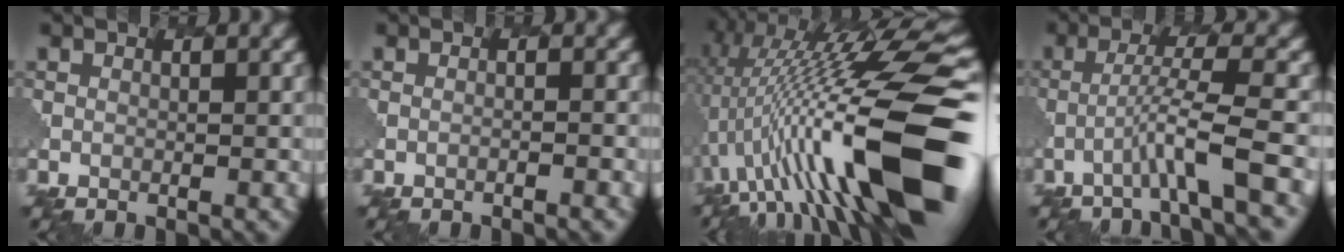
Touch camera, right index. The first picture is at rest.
{"total": 0.9, "force": [-0.6, 0.3, 0.7], "torque": [-0.003, 0.007, -0.019]}
{"total": 17.2, "force": [-1.5, 4.4, 16.5], "torque": [-0.266, 0.036, -0.034]}
{"total": 4.2, "force": [-2.0, -0.1, 3.7], "torque": [-0.063, 0.014, -0.054]}